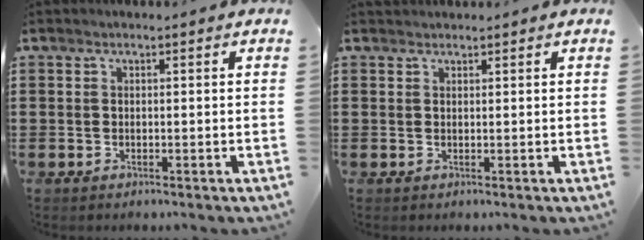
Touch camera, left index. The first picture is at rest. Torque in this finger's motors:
{"motor_torque": [-0.30, 0.69, -0.04, 0.00]}